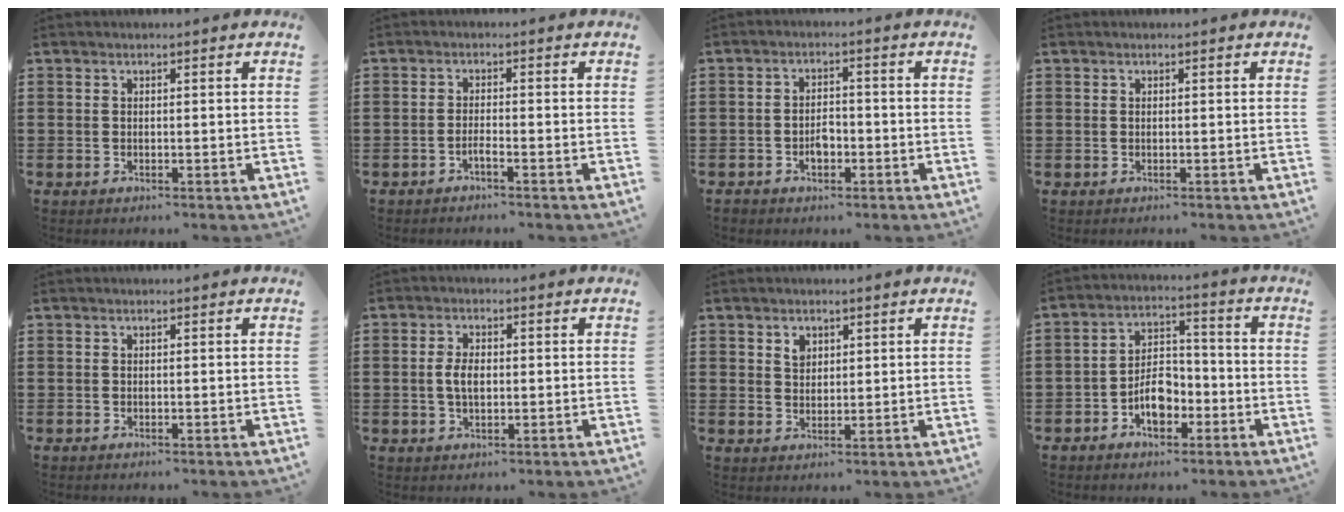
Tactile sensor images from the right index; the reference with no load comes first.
{"total": 1.5, "force": [-1.1, 0.1, 1.0], "torque": [-0.019, -0.004, -0.020]}
{"total": 2.9, "force": [-1.2, 1.8, 1.8], "torque": [-0.037, 0.003, -0.024]}
{"total": 0.0}
{"total": 0.0}
{"total": 3.6, "force": [0.0, 1.9, 3.0], "torque": [-0.067, 0.004, -0.004]}
{"total": 2.3, "force": [1.4, 1.6, 0.9], "torque": [-0.014, 0.002, 0.024]}
{"total": 6.3, "force": [-2.9, 3.9, 4.1], "torque": [-0.068, 0.009, -0.055]}